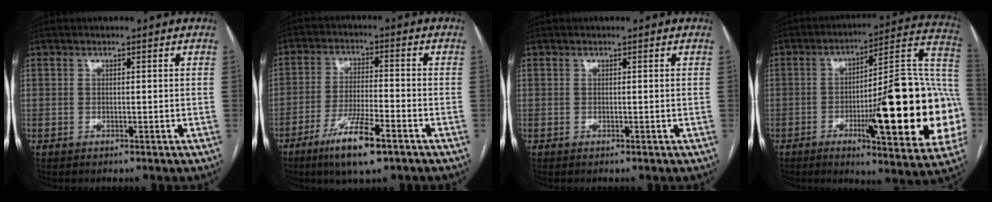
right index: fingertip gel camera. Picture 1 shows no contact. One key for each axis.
{"total": 9.8, "fx": -6.0, "fy": 1.2, "fz": 7.6, "tx": -0.145, "ty": -0.019, "tz": -0.105}
{"total": 0.0}
{"total": 27.5, "fx": -5.6, "fy": 4.0, "fz": 26.6, "tx": -0.300, "ty": 0.010, "tz": -0.076}